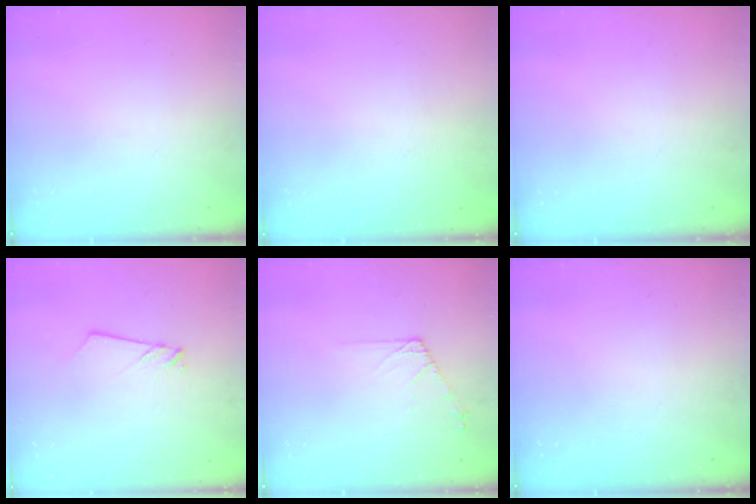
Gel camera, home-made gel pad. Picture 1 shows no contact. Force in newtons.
{"total": 0.0}
{"total": 0.0}
{"total": 2.5, "press": 2.5, "slide": 0.1}
{"total": 6.5, "press": 6.4, "slide": 1.1}
{"total": 0.0}